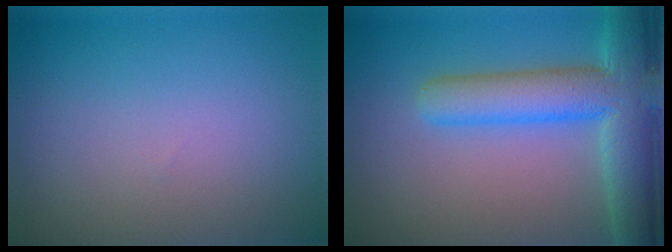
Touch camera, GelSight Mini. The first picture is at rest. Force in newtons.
{"total": 8.3, "press": 8.3, "slide": 0.7}